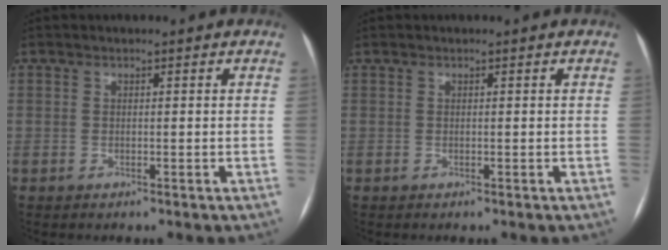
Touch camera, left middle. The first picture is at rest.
{"total": 0.0}